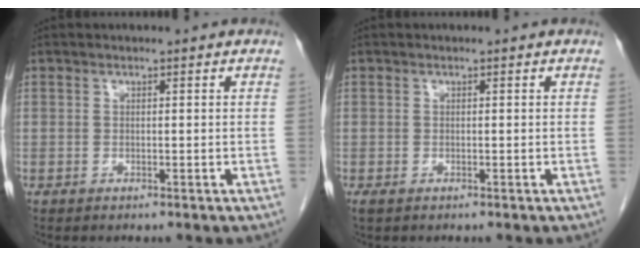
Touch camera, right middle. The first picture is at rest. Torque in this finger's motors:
{"motor_torque": [0.20, -0.22, 0.08, 0.02]}